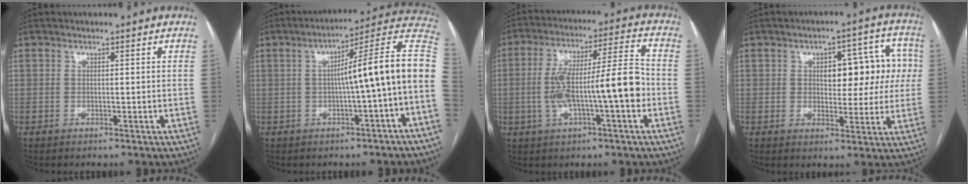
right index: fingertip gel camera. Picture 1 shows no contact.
{"total": 14.0, "force": [-1.1, -0.9, 13.9], "torque": [-0.187, 0.037, -0.025]}
{"total": 13.8, "force": [-2.6, 1.5, 13.4], "torque": [-0.240, 0.024, -0.040]}
{"total": 10.1, "force": [1.6, 4.9, 8.6], "torque": [-0.096, 0.037, 0.027]}